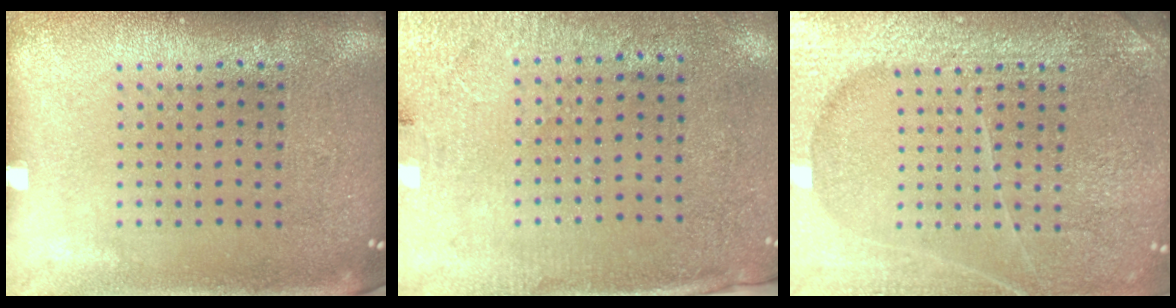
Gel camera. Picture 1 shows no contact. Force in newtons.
{"total": 2.7, "press": 2.3, "slide": 1.5}
{"total": 6.6, "press": 6.6, "slide": 0.8}